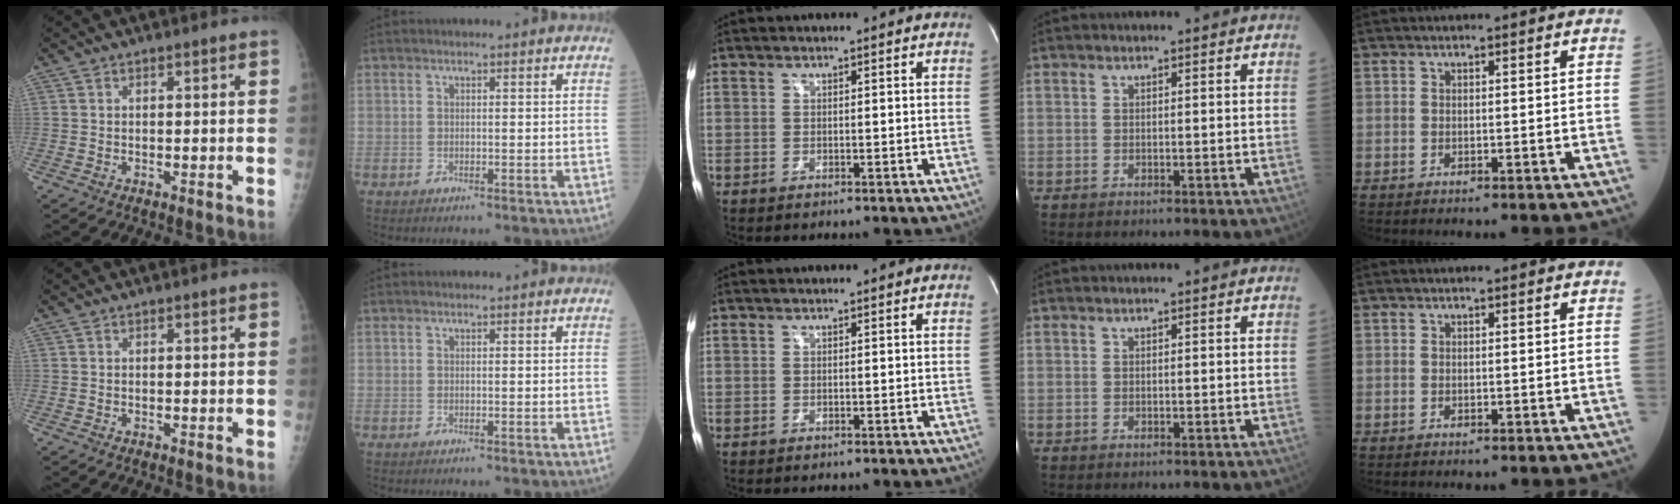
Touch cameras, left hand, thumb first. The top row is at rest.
{}